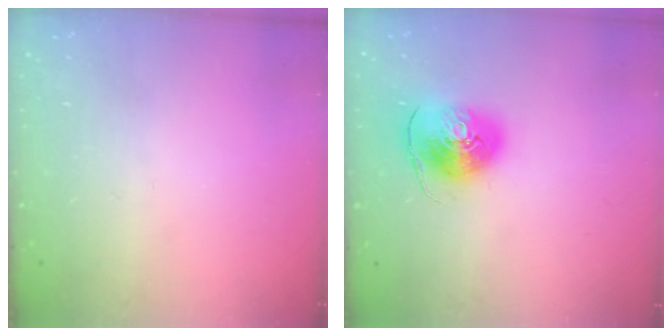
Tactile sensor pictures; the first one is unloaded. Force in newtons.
{"total": 10.2, "press": 10.1, "slide": 1.1}